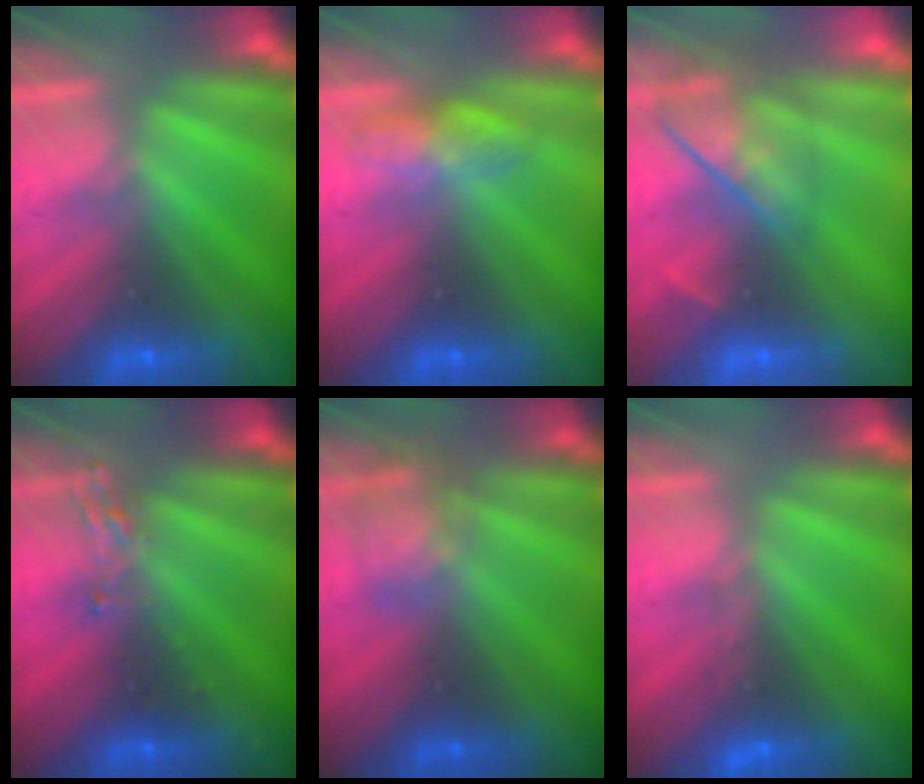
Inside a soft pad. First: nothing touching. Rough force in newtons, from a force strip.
{"total": 2.8}
{"total": 4.8}
{"total": 2.5}
{"total": 2.2}
{"total": 3.0}